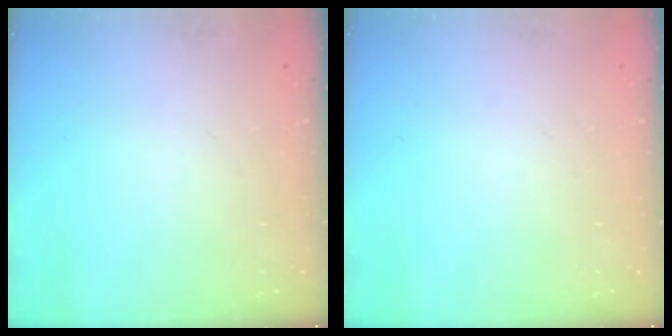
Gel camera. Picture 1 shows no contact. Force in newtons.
{"total": 0.0}